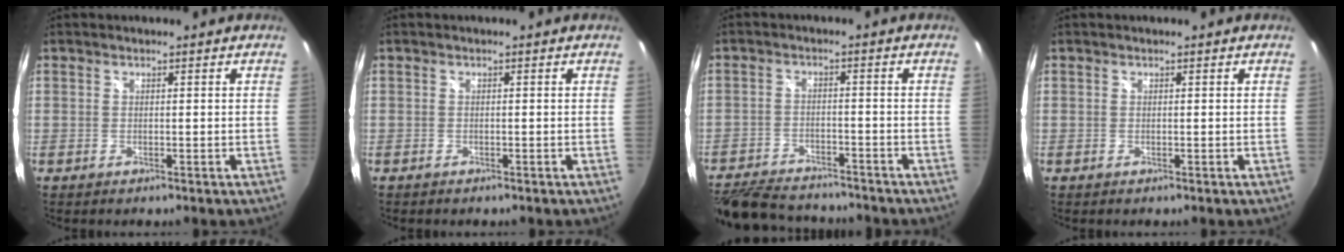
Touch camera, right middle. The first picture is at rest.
{"total": 0.6, "force": [-0.6, 0.3, 0.1], "torque": [-0.004, -0.003, -0.011]}
{"total": 16.4, "force": [-14.2, 5.3, 6.4], "torque": [-0.154, -0.011, -0.219]}
{"total": 0.0}